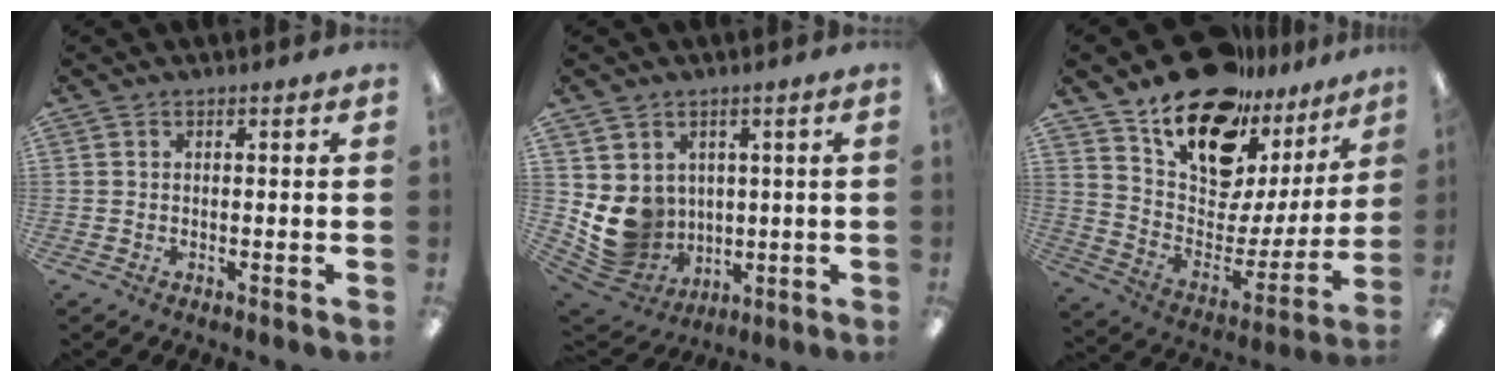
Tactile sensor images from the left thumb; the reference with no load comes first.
{"total": 9.3, "force": [1.7, 8.8, 2.6], "torque": [-0.078, -0.023, 0.044]}
{"total": 19.4, "force": [14.7, 9.5, 8.2], "torque": [-0.139, -0.111, 0.263]}